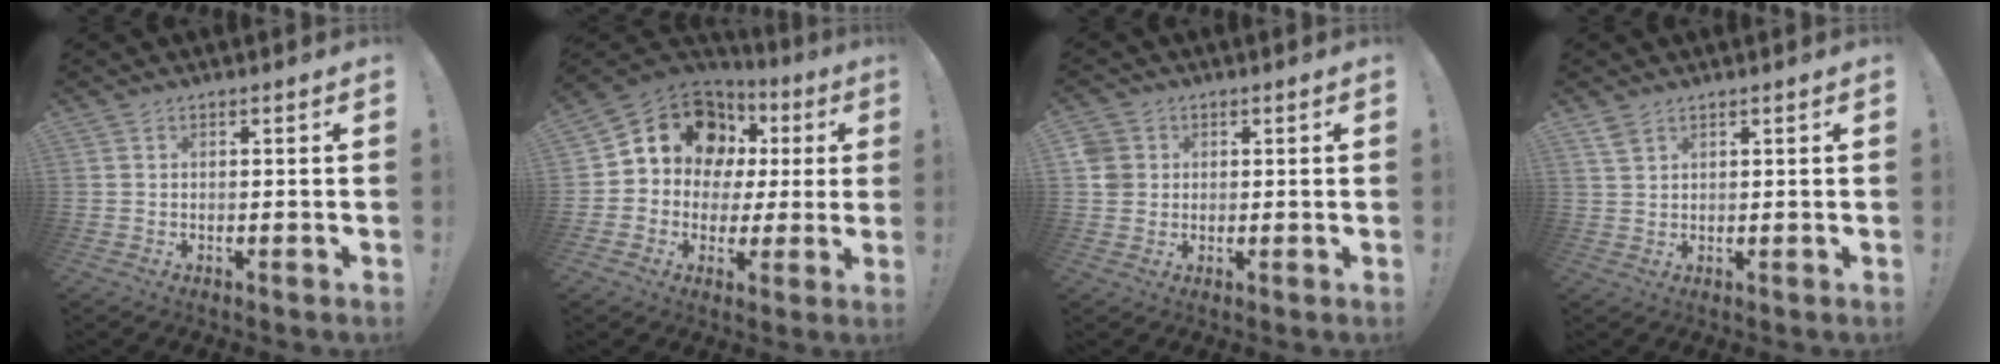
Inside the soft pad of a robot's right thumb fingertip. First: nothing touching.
{"total": 14.4, "force": [6.1, 11.1, 6.8], "torque": [-0.101, -0.034, 0.124]}
{"total": 4.6, "force": [0.9, 4.3, 1.3], "torque": [-0.038, 0.002, 0.017]}
{"total": 2.8, "force": [2.0, 1.3, 1.4], "torque": [-0.024, -0.009, 0.038]}